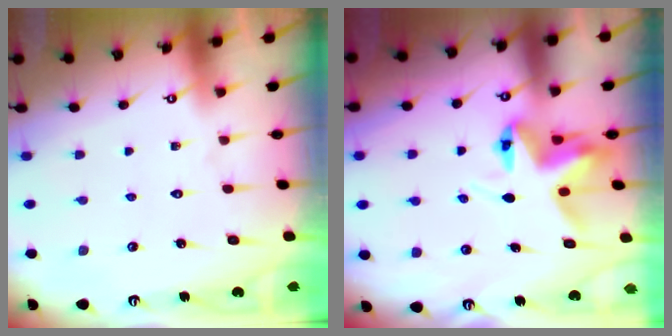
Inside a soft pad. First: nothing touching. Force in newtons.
{"total": 7.4, "press": 7.4, "slide": 0.4}